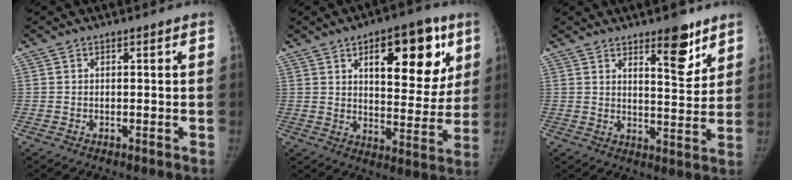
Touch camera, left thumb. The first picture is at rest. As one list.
[{"total": 18.8, "force": [8.0, 9.1, 14.4], "torque": [-0.137, -0.026, 0.113]}, {"total": 8.8, "force": [5.7, 3.0, 6.0], "torque": [-0.060, -0.041, 0.084]}]